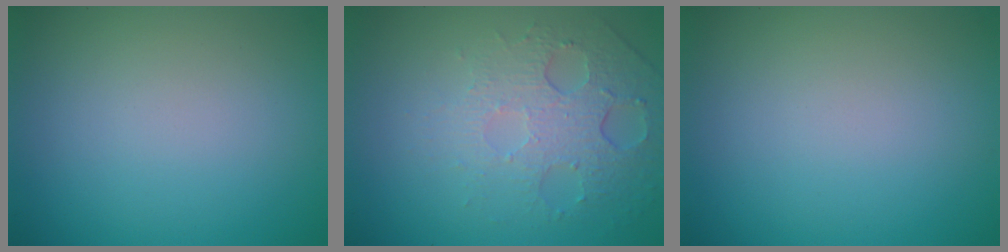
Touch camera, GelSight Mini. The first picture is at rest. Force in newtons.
{"total": 5.2, "press": 3.3, "slide": 3.9}
{"total": 0.0}